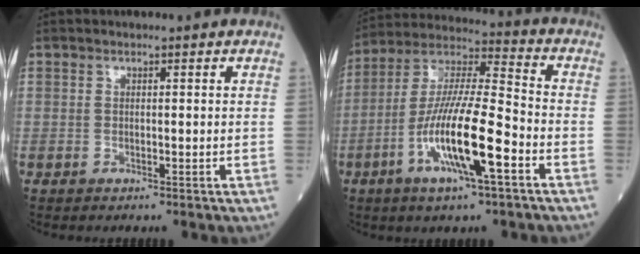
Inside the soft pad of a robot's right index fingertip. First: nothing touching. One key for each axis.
{"total": 15.7, "fx": -5.7, "fy": 1.8, "fz": 14.5, "tx": -0.283, "ty": -0.007, "tz": -0.107}